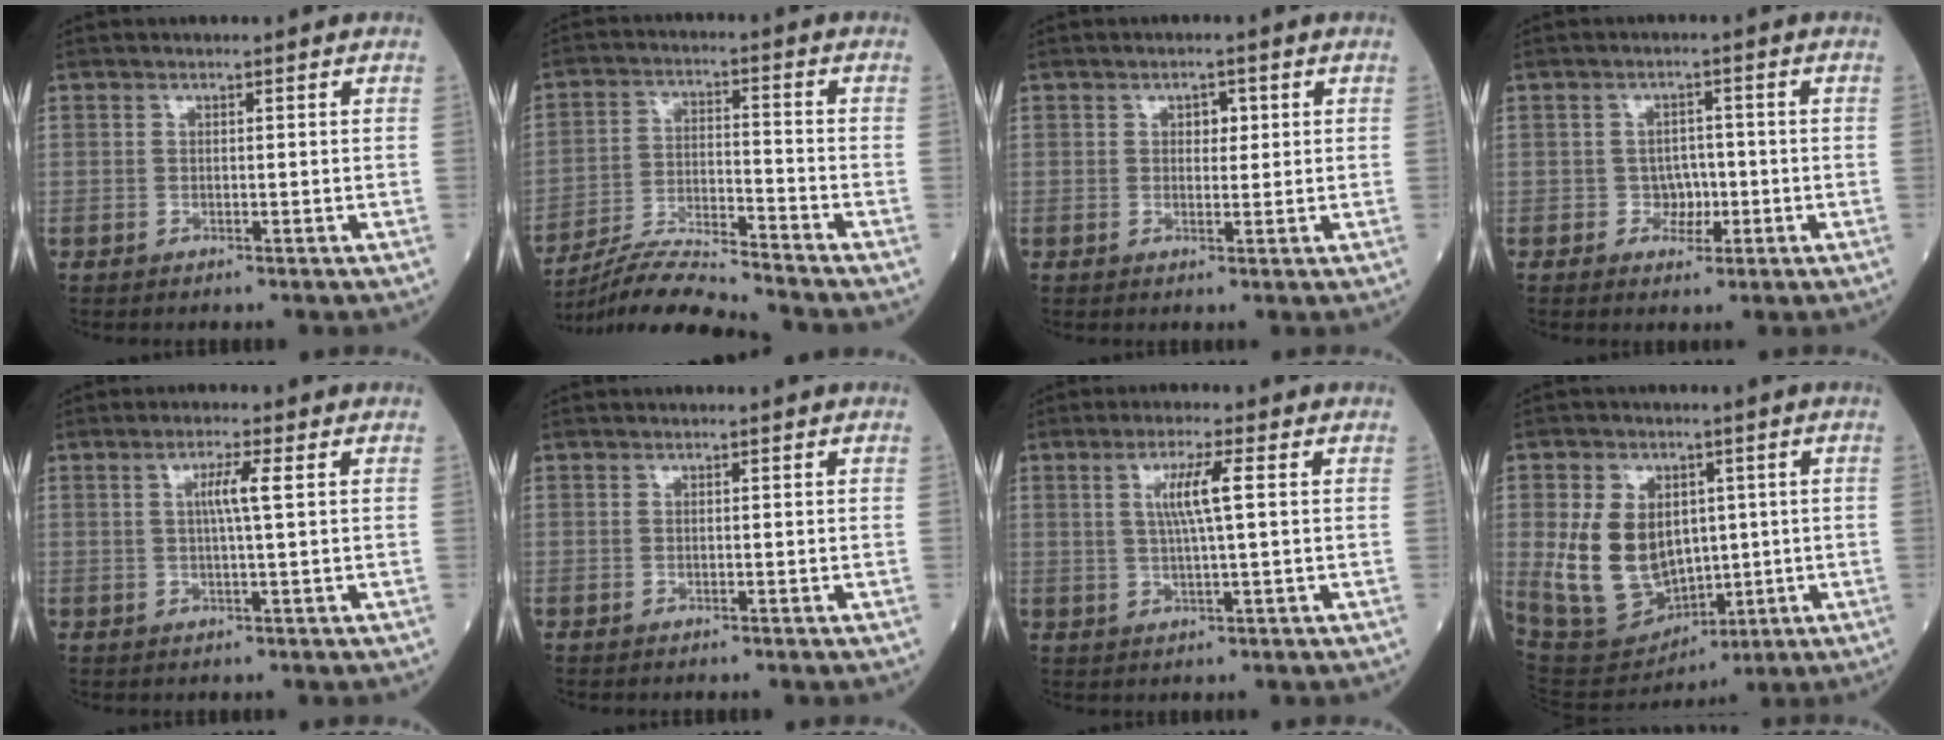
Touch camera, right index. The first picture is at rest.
{"total": 10.0, "force": [-9.6, -1.5, 2.5], "torque": [-0.043, -0.007, -0.177]}
{"total": 2.4, "force": [0.8, 1.4, 1.7], "torque": [-0.019, 0.004, 0.012]}
{"total": 3.0, "force": [-0.7, 2.6, 1.3], "torque": [-0.005, 0.008, -0.008]}
{"total": 3.8, "force": [1.0, -0.3, 3.7], "torque": [-0.067, 0.002, 0.016]}
{"total": 0.0}
{"total": 5.5, "force": [1.3, -0.1, 5.3], "torque": [-0.101, 0.001, 0.026]}
{"total": 13.6, "force": [0.9, 9.7, 9.4], "torque": [-0.192, 0.007, 0.043]}